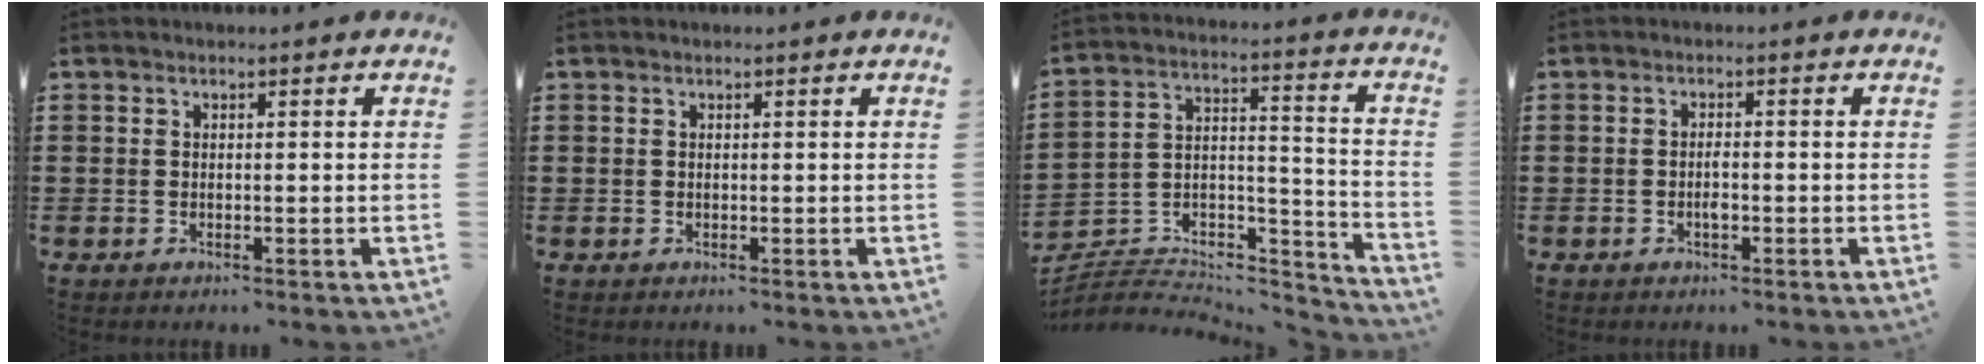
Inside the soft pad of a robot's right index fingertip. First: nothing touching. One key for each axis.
{"total": 0.0}
{"total": 4.0, "fx": -3.2, "fy": 2.1, "fz": 1.0, "tx": -0.024, "ty": -0.006, "tz": -0.066}
{"total": 1.6, "fx": -0.5, "fy": 0.5, "fz": 1.5, "tx": -0.029, "ty": 0.001, "tz": -0.010}